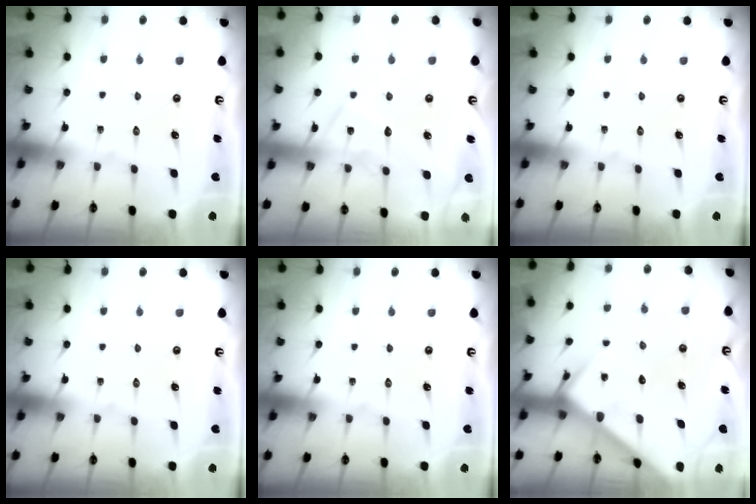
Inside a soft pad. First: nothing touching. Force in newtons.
{"total": 9.6, "press": 9.5, "slide": 0.8}
{"total": 0.0}
{"total": 0.0}
{"total": 0.0}
{"total": 5.1, "press": 5.0, "slide": 0.3}